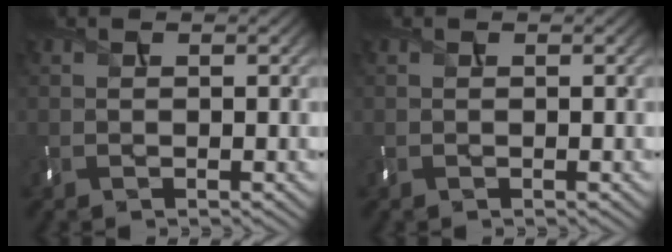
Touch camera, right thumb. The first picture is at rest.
{"total": 0.0}